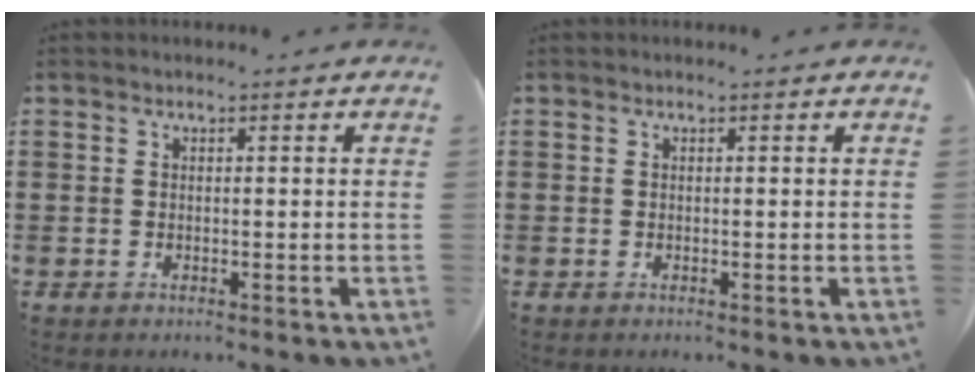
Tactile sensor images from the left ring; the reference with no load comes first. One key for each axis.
{"total": 0.0}